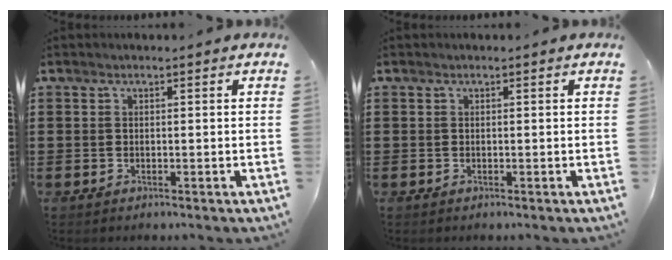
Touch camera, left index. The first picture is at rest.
{"total": 0.0}